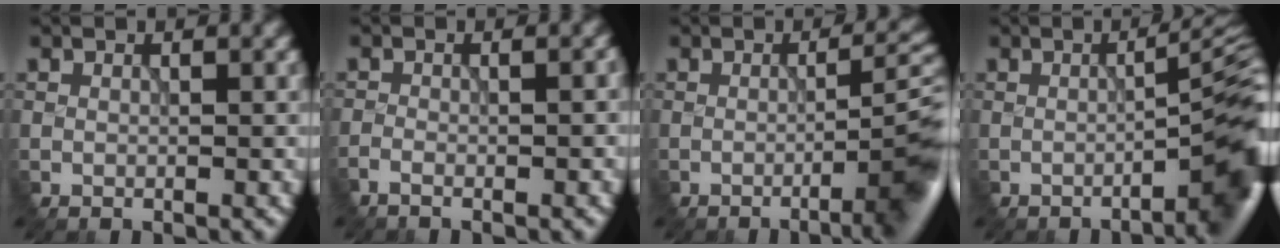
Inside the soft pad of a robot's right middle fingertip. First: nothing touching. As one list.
[{"total": 2.0, "force": [-0.9, 0.6, 1.7], "torque": [-0.003, 0.013, -0.017]}, {"total": 6.7, "force": [-2.2, 1.3, 6.2], "torque": [-0.078, 0.002, -0.025]}, {"total": 9.1, "force": [-2.2, 2.1, 8.6], "torque": [-0.089, 0.000, -0.025]}]